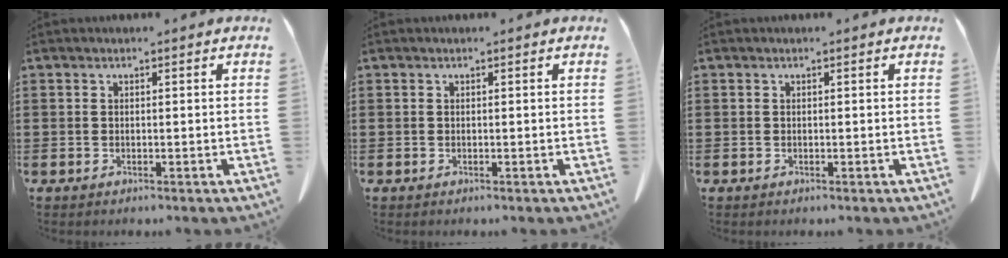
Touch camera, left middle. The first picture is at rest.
{"total": 0.0}
{"total": 0.0}